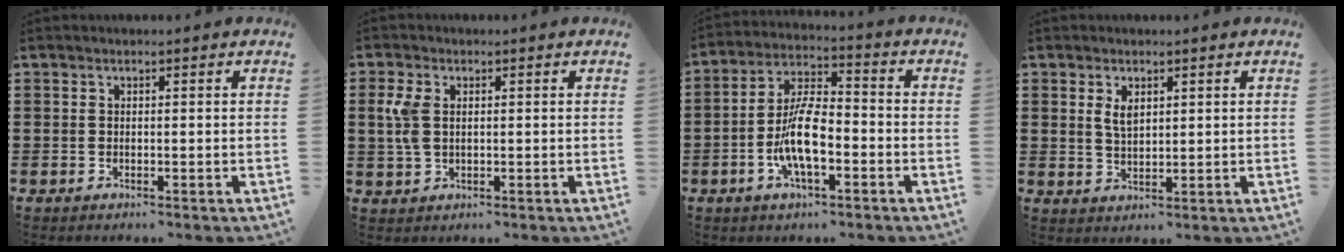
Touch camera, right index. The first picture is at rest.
{"total": 4.3, "force": [0.9, 2.6, 3.3], "torque": [-0.086, 0.003, 0.010]}
{"total": 9.2, "force": [-2.7, 3.5, 8.1], "torque": [-0.176, -0.004, -0.055]}
{"total": 2.8, "force": [1.3, 1.4, 2.0], "torque": [-0.036, 0.001, 0.021]}